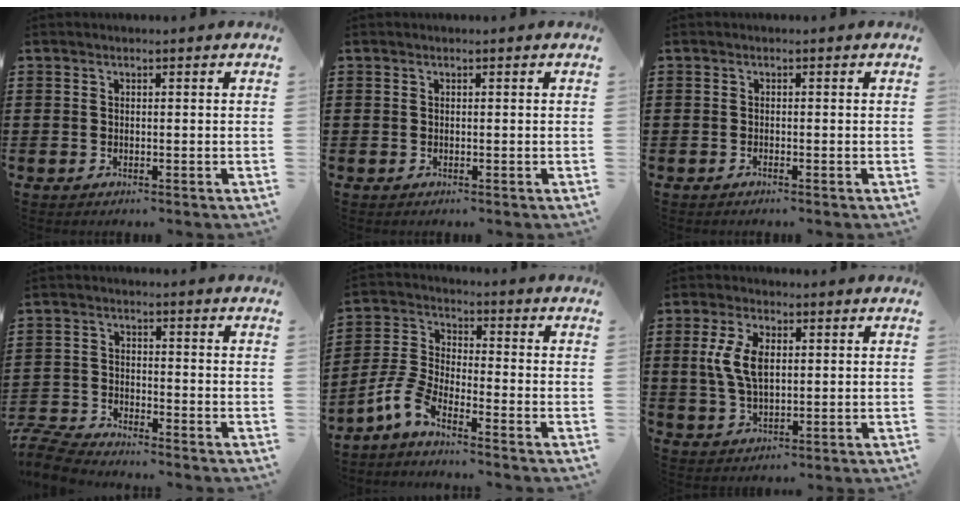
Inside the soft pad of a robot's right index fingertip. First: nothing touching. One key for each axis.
{"total": 0.0}
{"total": 0.6, "fx": -0.5, "fy": 0.0, "fz": 0.2, "tx": -0.005, "ty": -0.002, "tz": -0.011}
{"total": 5.5, "fx": -5.4, "fy": 0.5, "fz": 0.8, "tx": -0.040, "ty": -0.003, "tz": -0.115}
{"total": 5.5, "fx": -4.3, "fy": 1.2, "fz": 3.2, "tx": -0.100, "ty": -0.012, "tz": -0.091}
{"total": 6.9, "fx": 1.1, "fy": 3.6, "fz": 5.8, "tx": -0.132, "ty": 0.009, "tz": 0.014}